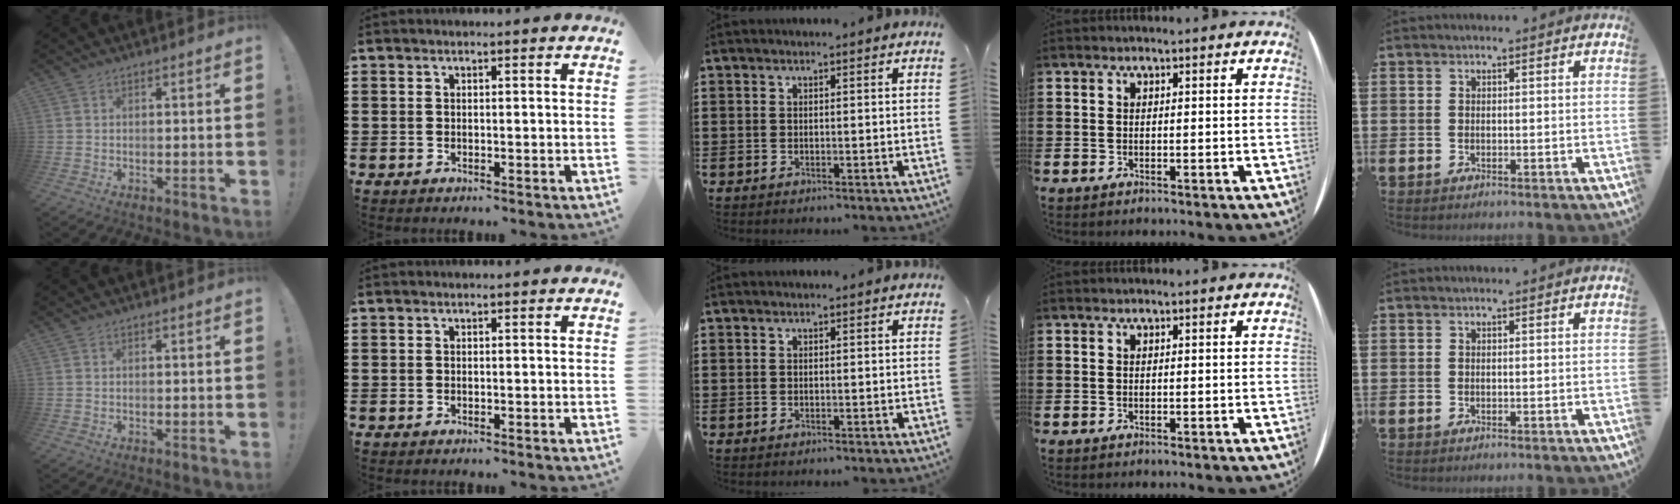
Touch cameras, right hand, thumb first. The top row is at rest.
{}